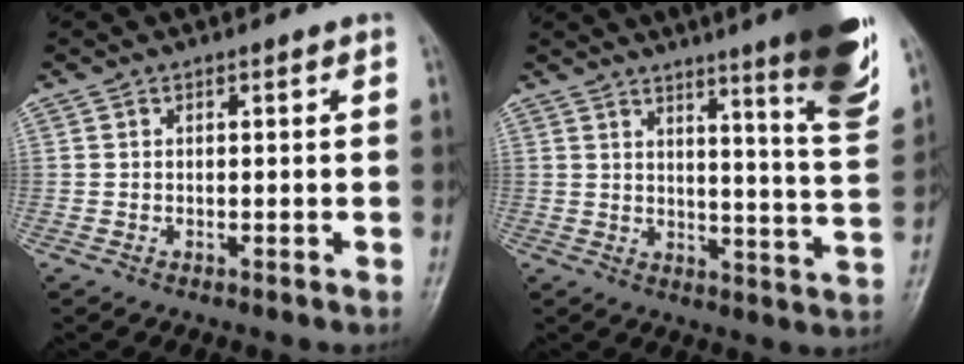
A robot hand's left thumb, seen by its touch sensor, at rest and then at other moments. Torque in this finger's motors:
{"motor_torque": [2.15, 0.97, 1.63, -1.14, 0.11]}